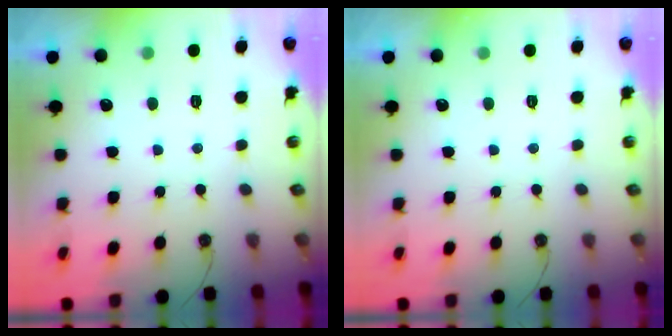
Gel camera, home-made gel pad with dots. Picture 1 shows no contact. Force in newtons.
{"total": 0.0}